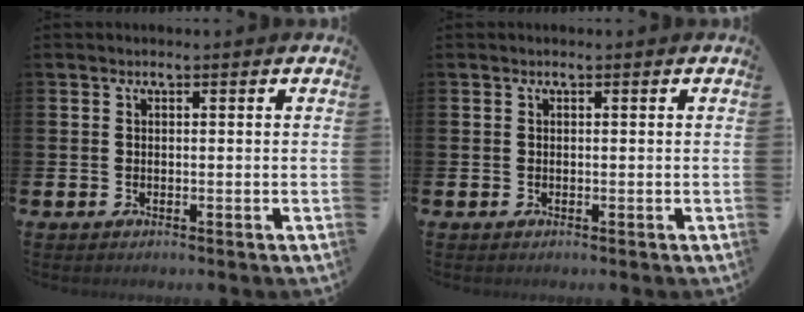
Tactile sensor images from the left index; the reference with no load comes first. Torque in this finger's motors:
{"motor_torque": [0.00, 0.00, 0.00, 0.01]}